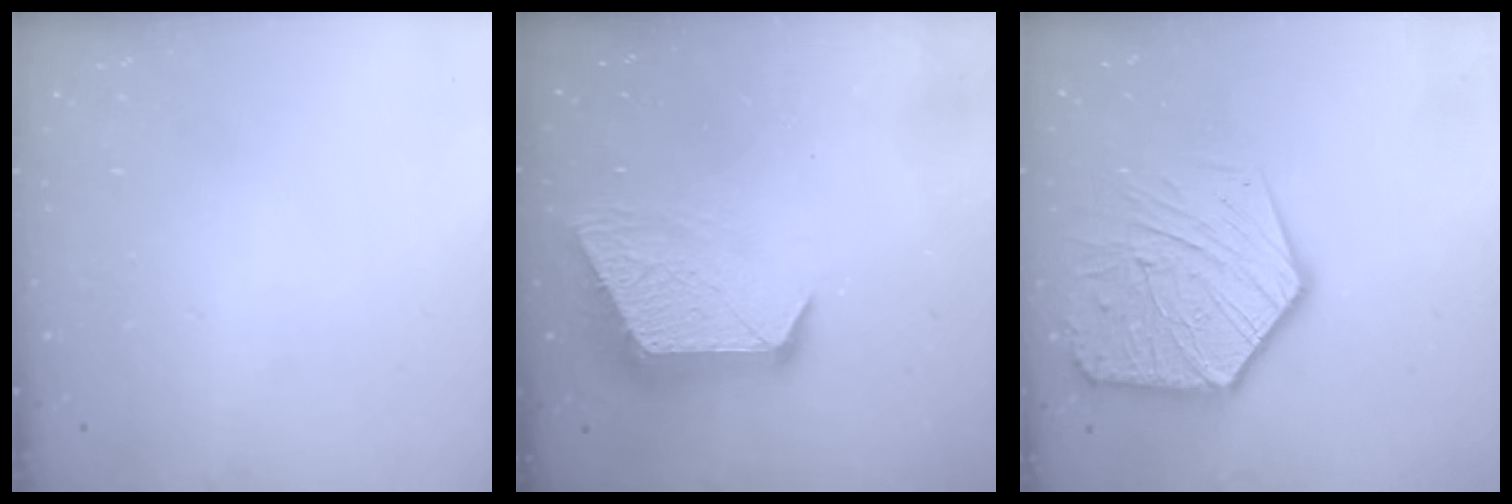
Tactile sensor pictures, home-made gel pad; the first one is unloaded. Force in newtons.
{"total": 12.1, "press": 12.1, "slide": 0.7}
{"total": 15.9, "press": 15.9, "slide": 1.2}